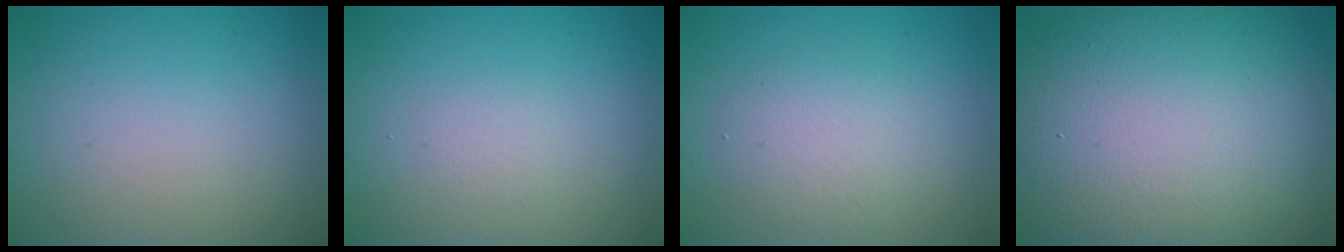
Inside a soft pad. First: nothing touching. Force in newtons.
{"total": 0.9, "press": 0.9, "slide": 0.1}
{"total": 2.8, "press": 2.8, "slide": 0.1}
{"total": 17.9, "press": 17.9, "slide": 1.2}